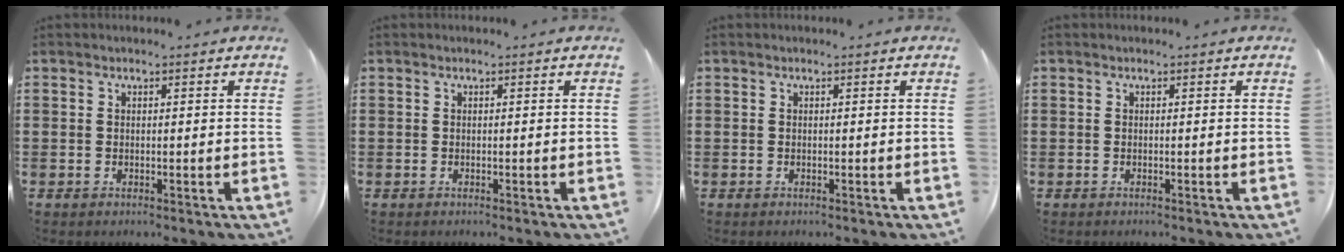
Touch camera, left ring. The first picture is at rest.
{"total": 0.0}
{"total": 0.0}
{"total": 0.0}